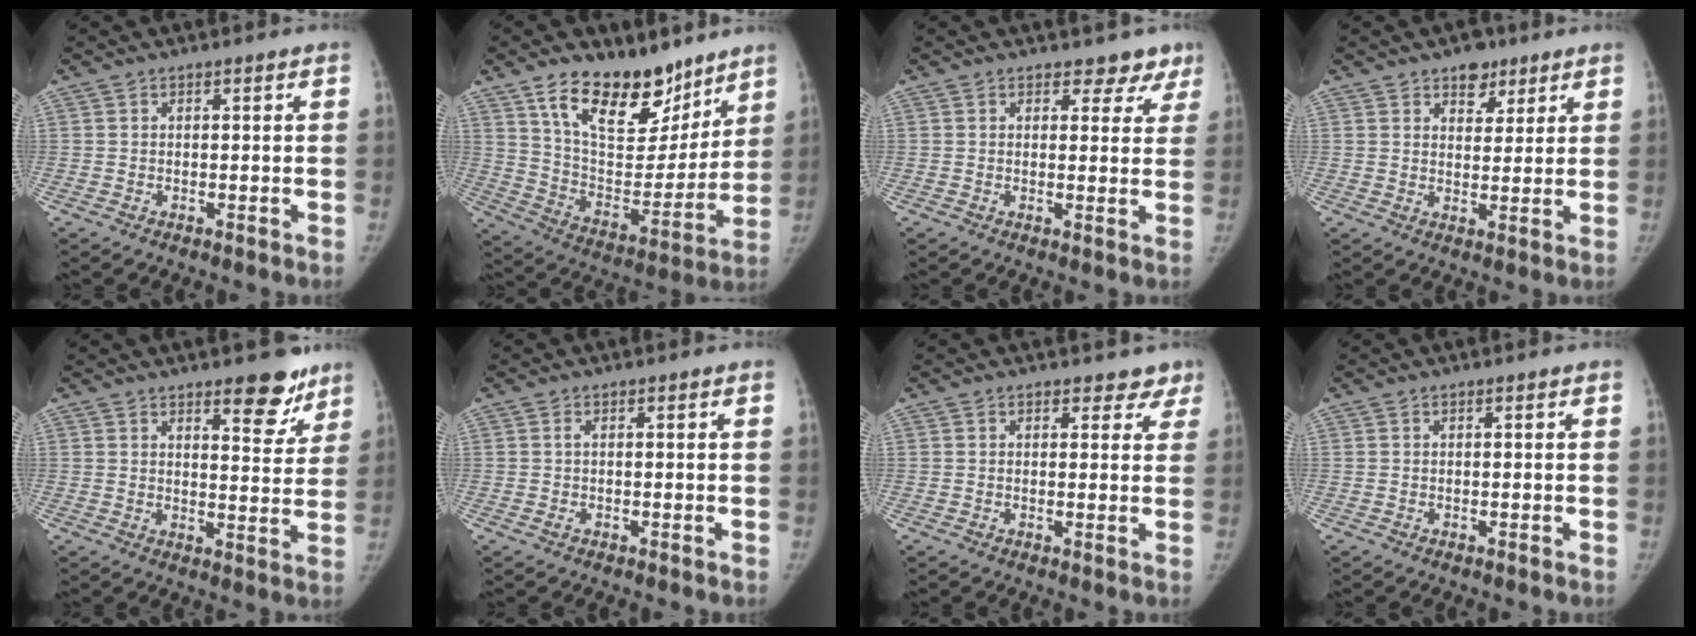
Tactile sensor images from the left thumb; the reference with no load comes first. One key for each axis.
{"total": 20.7, "fx": 13.8, "fy": 10.5, "fz": 11.2, "tx": -0.132, "ty": -0.079, "tz": 0.238}
{"total": 4.6, "fx": 3.7, "fy": 2.6, "fz": 0.4, "tx": 0.031, "ty": -0.022, "tz": 0.029}
{"total": 5.7, "fx": 3.7, "fy": 3.6, "fz": 2.4, "tx": -0.002, "ty": -0.019, "tz": 0.055}
{"total": 8.7, "fx": 6.1, "fy": 3.2, "fz": 5.2, "tx": -0.034, "ty": -0.041, "tz": 0.083}
{"total": 0.9, "fx": -0.2, "fy": 0.4, "fz": 0.7, "tx": -0.025, "ty": 0.005, "tz": -0.002}
{"total": 3.8, "fx": 3.2, "fy": 2.1, "fz": 0.1, "tx": 0.038, "ty": -0.016, "tz": 0.019}
{"total": 0.0}